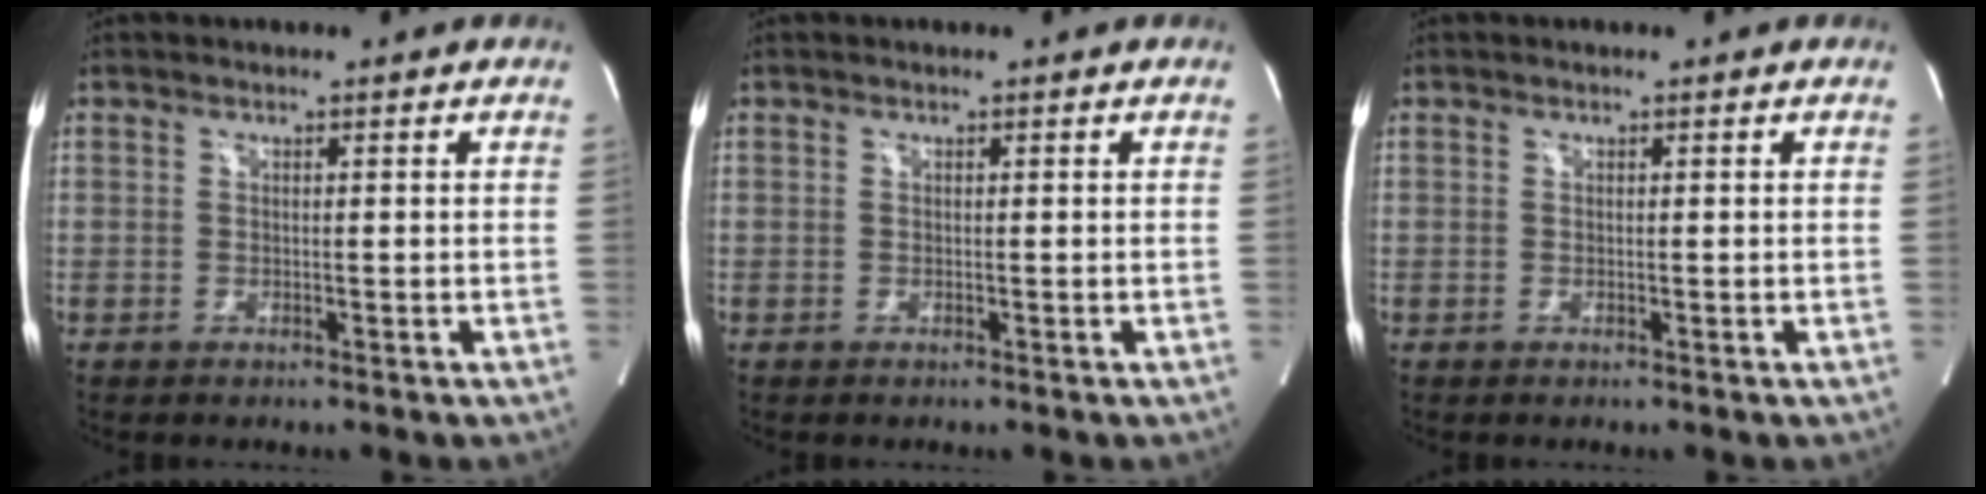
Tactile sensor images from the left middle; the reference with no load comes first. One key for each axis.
{"total": 0.0}
{"total": 0.0}